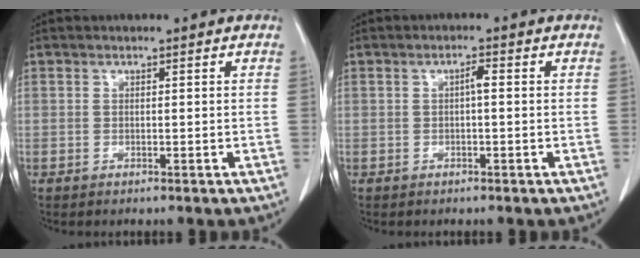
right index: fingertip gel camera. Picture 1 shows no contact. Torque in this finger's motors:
{"motor_torque": [0.24, -0.11, 0.07, 0.02]}